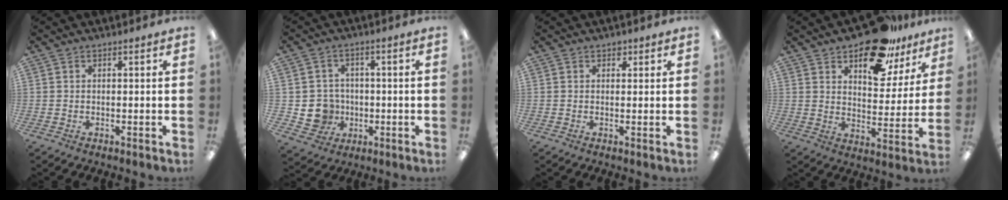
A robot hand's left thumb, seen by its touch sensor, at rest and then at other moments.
{"total": 7.3, "force": [-1.2, 7.0, 1.7], "torque": [-0.048, 0.014, -0.011]}
{"total": 1.4, "force": [0.9, 0.9, 0.4], "torque": [-0.001, 0.000, 0.014]}
{"total": 18.3, "force": [12.6, 9.0, 9.7], "torque": [-0.139, -0.069, 0.218]}